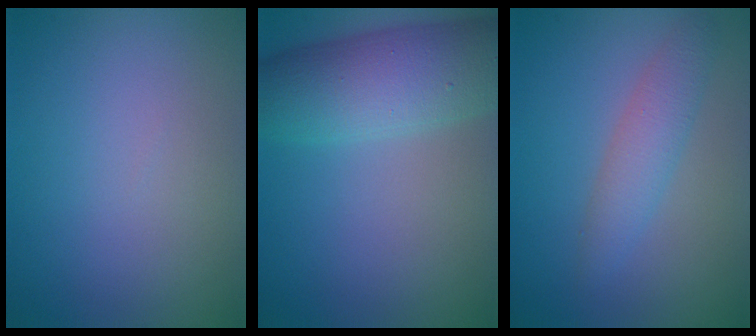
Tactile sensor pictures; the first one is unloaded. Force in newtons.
{"total": 7.4, "press": 7.4, "slide": 0.2}
{"total": 2.6, "press": 2.6, "slide": 0.1}